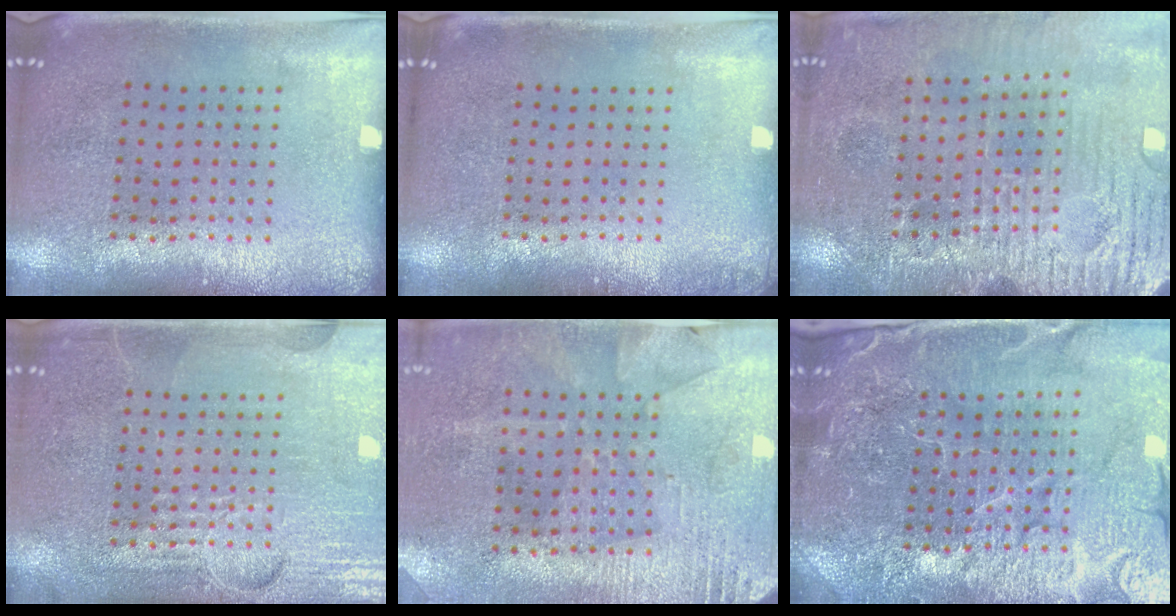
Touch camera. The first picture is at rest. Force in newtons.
{"total": 0.6, "press": 0.6, "slide": 0.2}
{"total": 3.6, "press": 3.5, "slide": 0.4}
{"total": 5.6, "press": 5.5, "slide": 0.8}
{"total": 2.8, "press": 2.5, "slide": 1.1}
{"total": 5.5, "press": 5.0, "slide": 2.3}